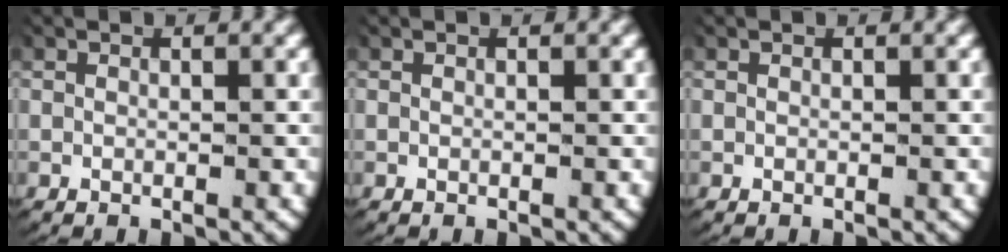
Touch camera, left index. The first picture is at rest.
{"total": 0.0}
{"total": 0.0}